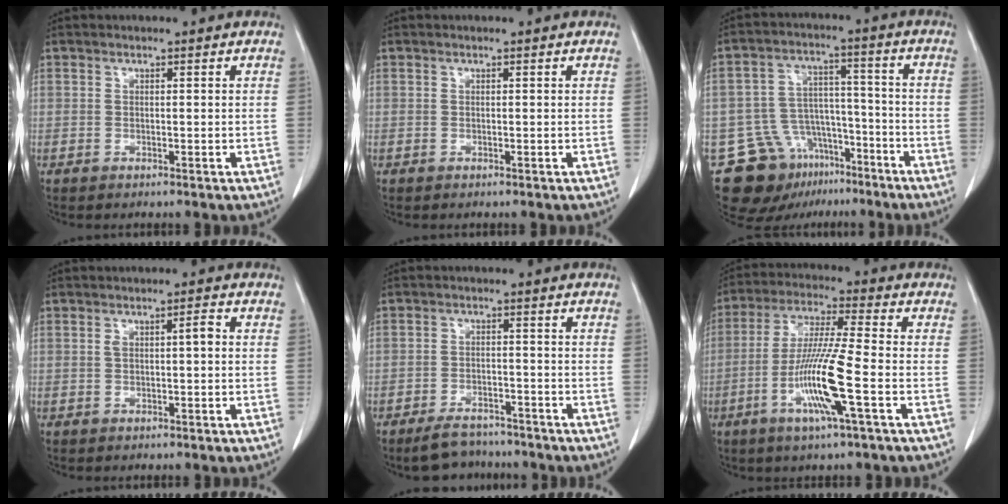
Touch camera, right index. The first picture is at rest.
{"total": 0.0}
{"total": 13.3, "force": [-8.7, 8.9, 4.5], "torque": [-0.075, 0.052, -0.129]}
{"total": 2.6, "force": [0.3, 0.6, 2.5], "torque": [-0.046, 0.014, 0.008]}
{"total": 5.9, "force": [-5.2, 2.4, 1.5], "torque": [-0.023, -0.002, -0.080]}
{"total": 12.0, "force": [-3.9, -0.3, 11.3], "torque": [-0.226, -0.011, -0.079]}